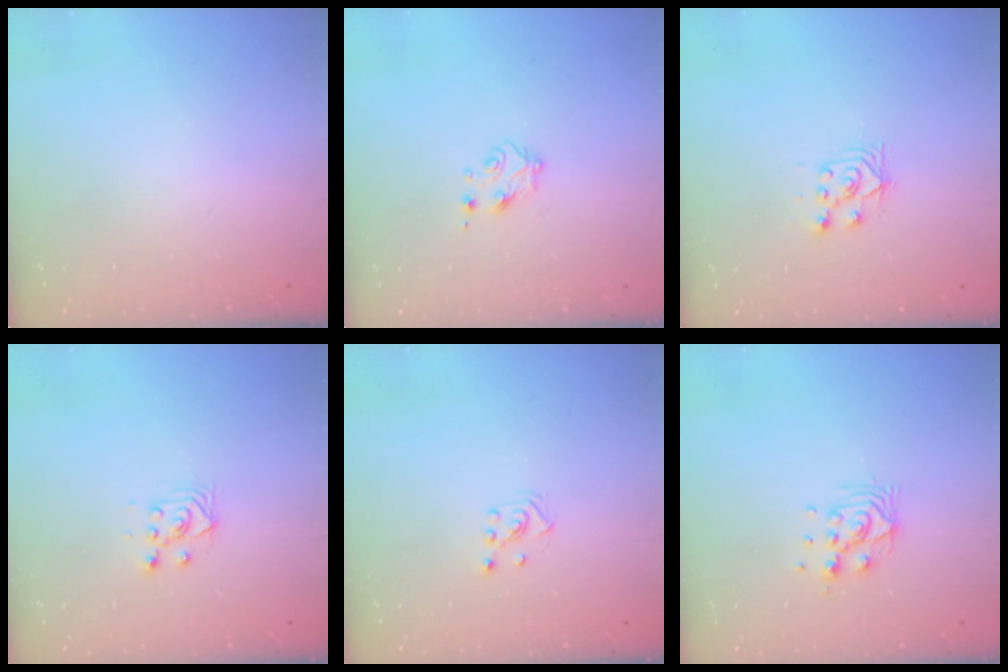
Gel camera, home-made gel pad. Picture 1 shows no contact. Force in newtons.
{"total": 4.6, "press": 4.5, "slide": 0.6}
{"total": 4.4, "press": 4.2, "slide": 1.0}
{"total": 3.7, "press": 3.4, "slide": 1.6}
{"total": 2.6, "press": 2.5, "slide": 0.6}
{"total": 8.4, "press": 8.4, "slide": 0.6}